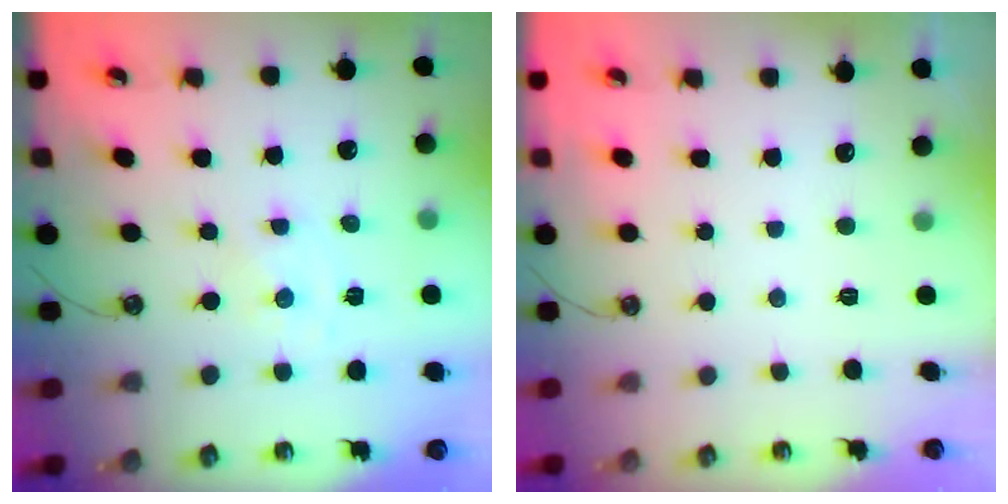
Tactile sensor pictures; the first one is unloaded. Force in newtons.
{"total": 0.0}